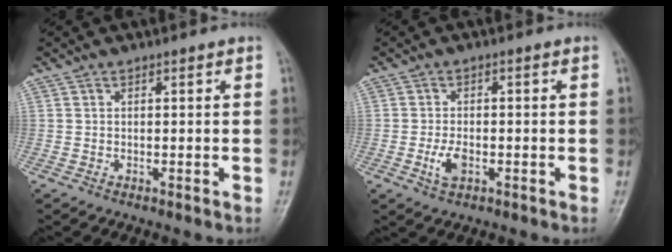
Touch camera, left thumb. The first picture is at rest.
{"total": 3.6, "force": [-1.4, 1.9, 2.7], "torque": [-0.056, 0.005, -0.023]}